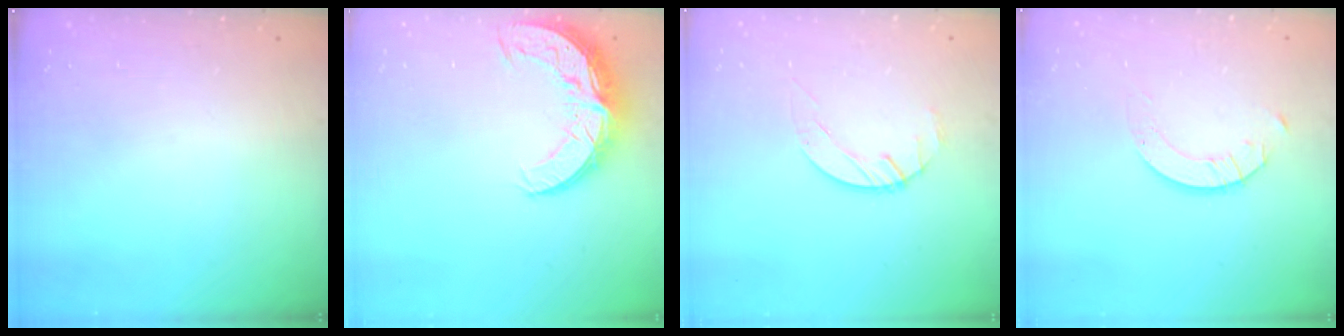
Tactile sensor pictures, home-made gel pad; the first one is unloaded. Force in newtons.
{"total": 11.0, "press": 10.9, "slide": 0.8}
{"total": 1.4, "press": 1.4, "slide": 0.2}
{"total": 2.7, "press": 2.7, "slide": 0.2}